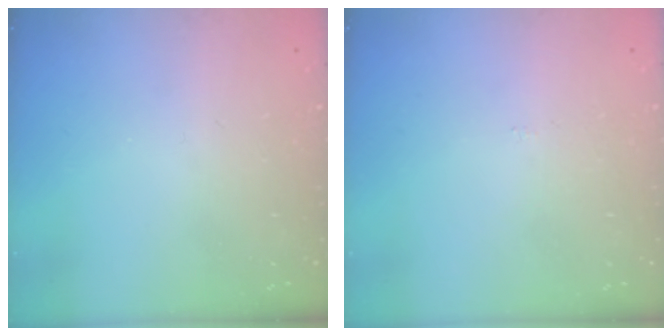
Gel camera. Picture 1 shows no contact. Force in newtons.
{"total": 0.0}